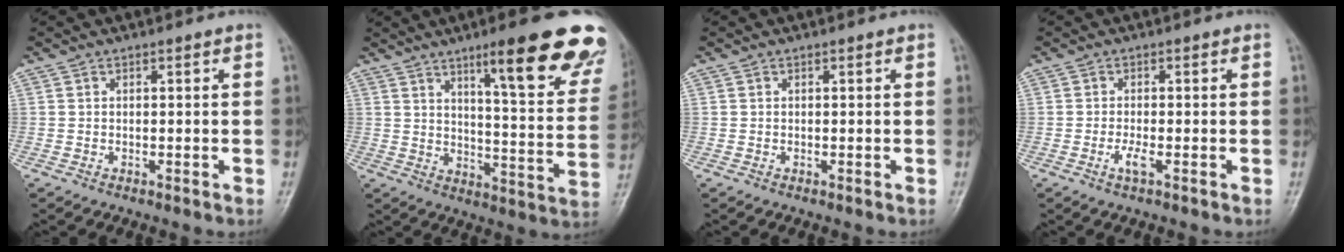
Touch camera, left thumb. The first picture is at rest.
{"total": 22.4, "force": [13.9, 3.9, 17.2], "torque": [-0.194, -0.061, 0.186]}
{"total": 0.0}
{"total": 2.2, "force": [-0.7, 0.4, 2.1], "torque": [-0.042, -0.001, -0.013]}